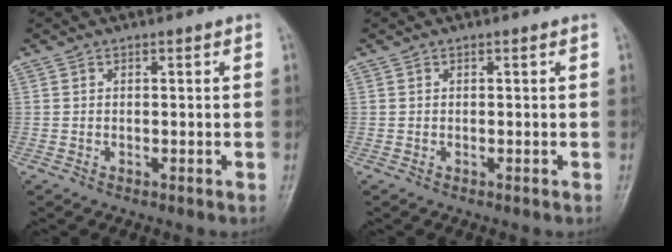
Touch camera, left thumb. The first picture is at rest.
{"total": 0.0}